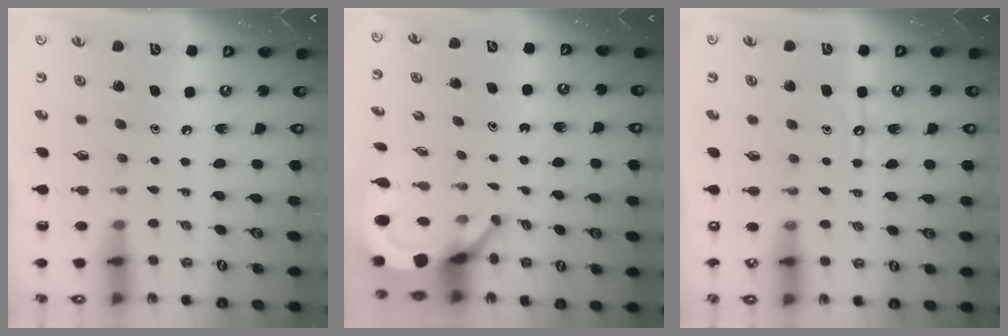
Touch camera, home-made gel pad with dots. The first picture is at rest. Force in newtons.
{"total": 5.4, "press": 5.4, "slide": 0.8}
{"total": 5.9, "press": 5.9, "slide": 0.6}